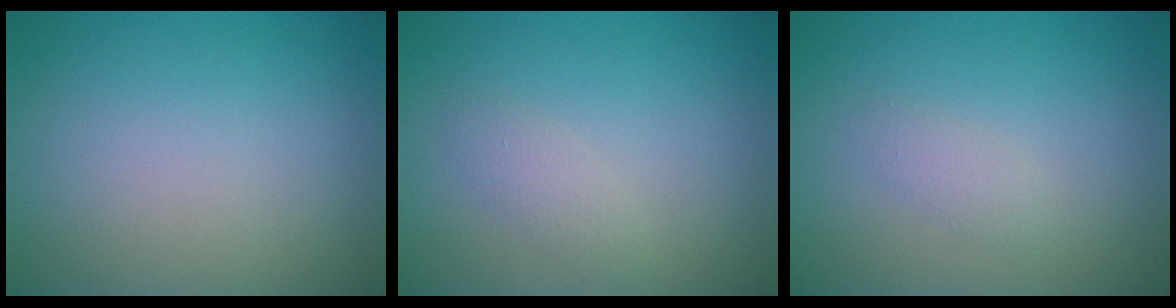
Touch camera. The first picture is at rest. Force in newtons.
{"total": 1.3, "press": 1.3, "slide": 0.1}
{"total": 1.2, "press": 1.2, "slide": 0.0}